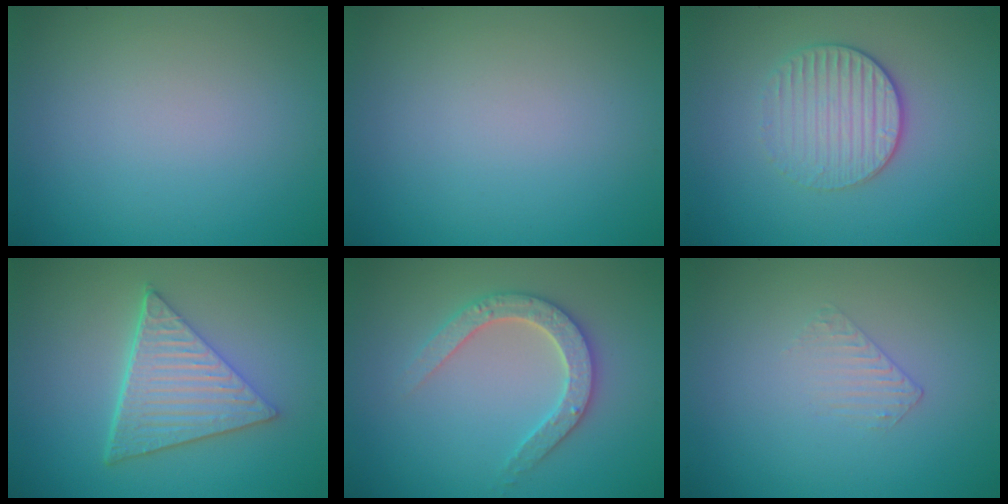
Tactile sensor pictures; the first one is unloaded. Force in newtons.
{"total": 0.0}
{"total": 3.1, "press": 2.8, "slide": 1.2}
{"total": 6.3, "press": 4.5, "slide": 4.3}
{"total": 3.8, "press": 3.7, "slide": 0.8}
{"total": 0.9, "press": 0.2, "slide": 0.9}